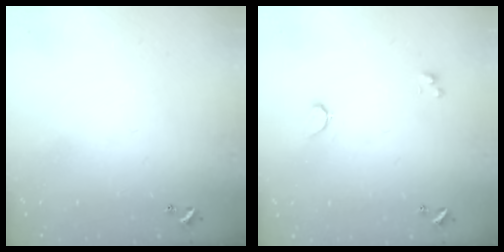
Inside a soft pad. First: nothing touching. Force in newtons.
{"total": 0.8, "press": 0.7, "slide": 0.4}